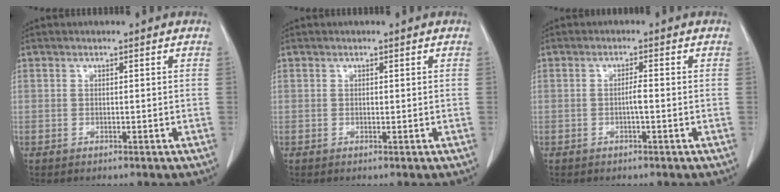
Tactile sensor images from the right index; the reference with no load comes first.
{"total": 0.0}
{"total": 1.7, "force": [-0.4, 0.1, 1.7], "torque": [-0.031, 0.002, -0.007]}